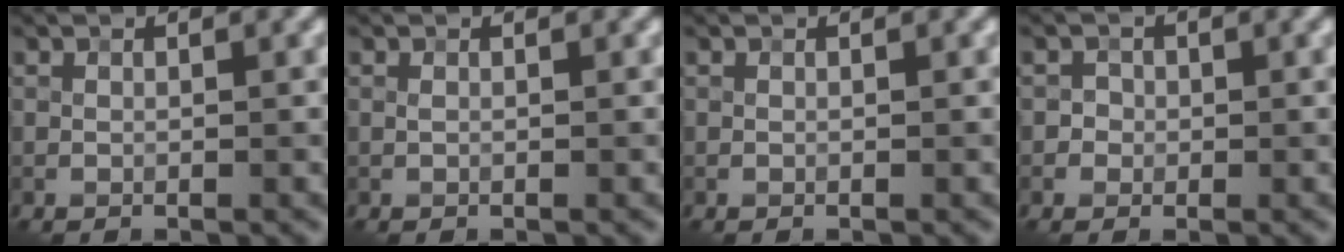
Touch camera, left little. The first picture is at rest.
{"total": 0.0}
{"total": 0.0}
{"total": 1.2, "force": [-0.1, 1.2, 0.3], "torque": [0.002, -0.001, -0.004]}